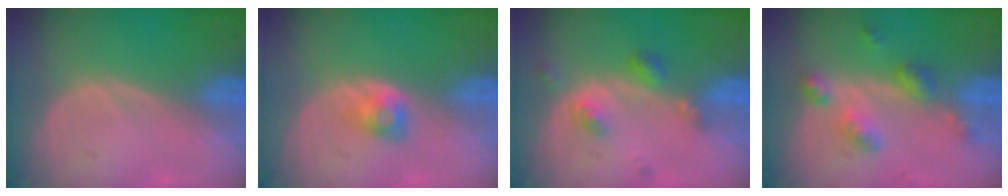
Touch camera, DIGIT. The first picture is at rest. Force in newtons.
{"total": 2.6, "press": 2.3, "slide": 1.1}
{"total": 4.6, "press": 4.1, "slide": 2.1}
{"total": 6.0, "press": 5.3, "slide": 2.8}